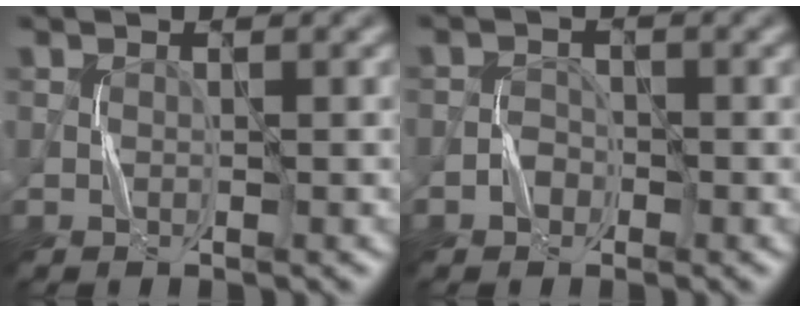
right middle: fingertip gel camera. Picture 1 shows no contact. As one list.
[{"total": 1.0, "force": [-0.7, 0.8, 0.0], "torque": [0.003, 0.005, -0.013]}]